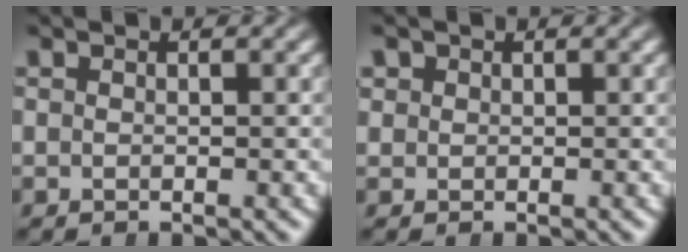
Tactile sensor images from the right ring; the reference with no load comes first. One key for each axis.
{"total": 1.4, "fx": 0.6, "fy": 1.2, "fz": 0.2, "tx": -0.005, "ty": -0.005, "tz": 0.018}